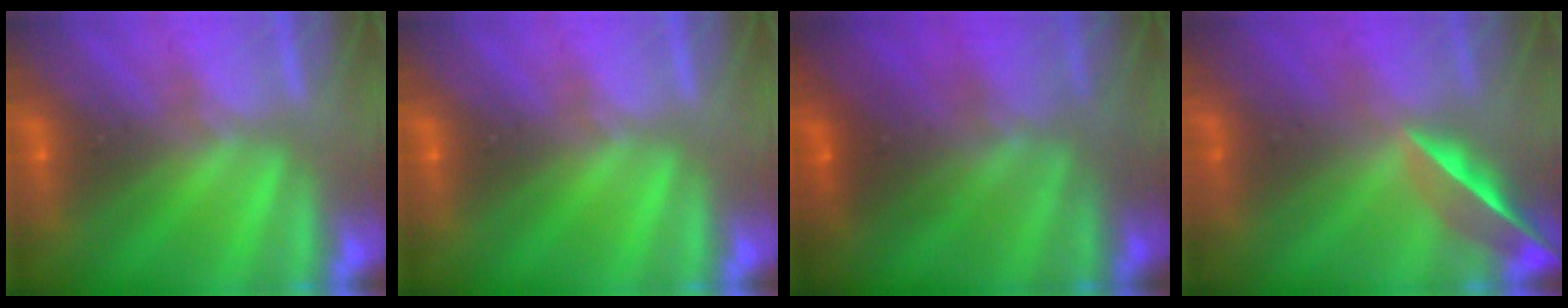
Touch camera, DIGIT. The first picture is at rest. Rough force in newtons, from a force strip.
{"total": 0.0}
{"total": 7.7}
{"total": 3.6}